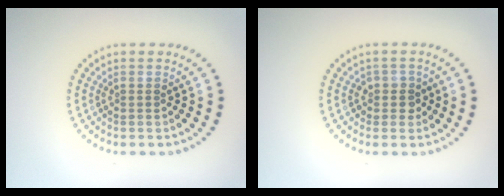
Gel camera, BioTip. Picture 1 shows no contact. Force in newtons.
{"total": 1.7, "press": 1.5, "slide": 0.9}